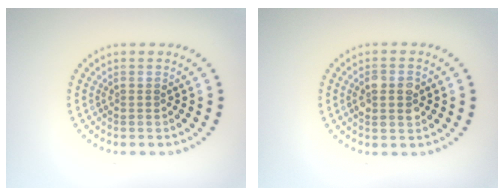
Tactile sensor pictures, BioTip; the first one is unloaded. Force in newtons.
{"total": 2.7, "press": 2.7, "slide": 0.3}